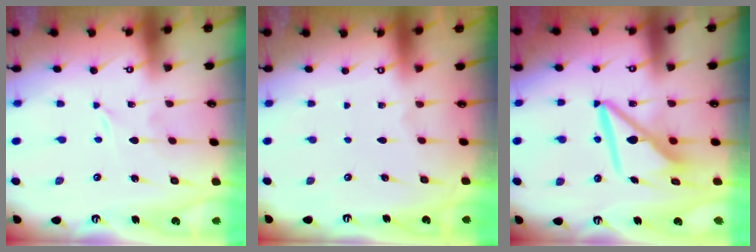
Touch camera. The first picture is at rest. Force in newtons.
{"total": 0.0}
{"total": 9.9, "press": 9.8, "slide": 1.3}